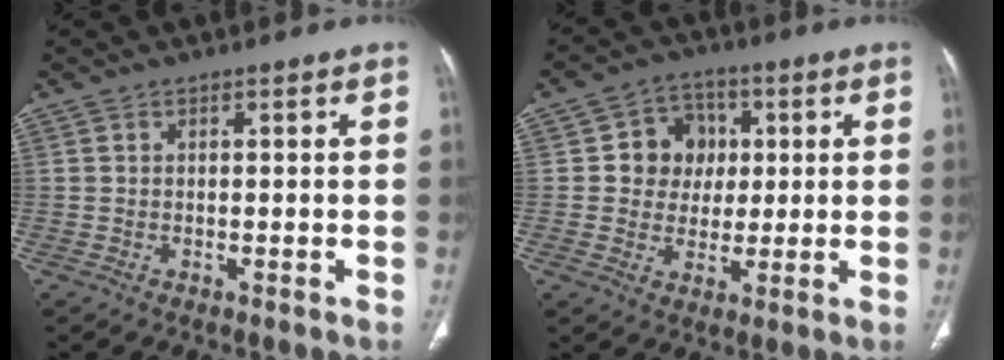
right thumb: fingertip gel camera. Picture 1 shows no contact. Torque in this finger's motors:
{"motor_torque": [0.06, 0.76, 0.37, -0.04, 0.00]}